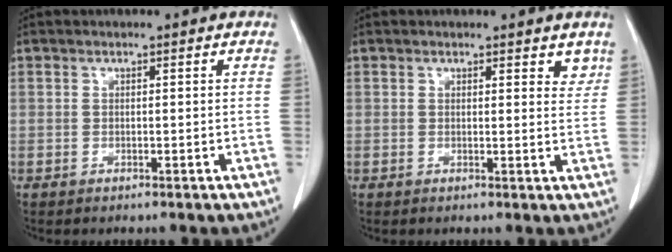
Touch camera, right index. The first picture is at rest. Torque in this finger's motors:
{"motor_torque": [0.02, 0.02, -0.08, 0.00]}